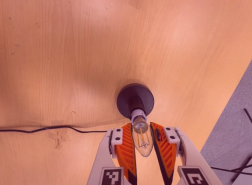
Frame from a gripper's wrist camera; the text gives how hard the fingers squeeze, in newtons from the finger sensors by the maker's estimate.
{"total": 13.5, "left": 13.0, "right": 14.0}